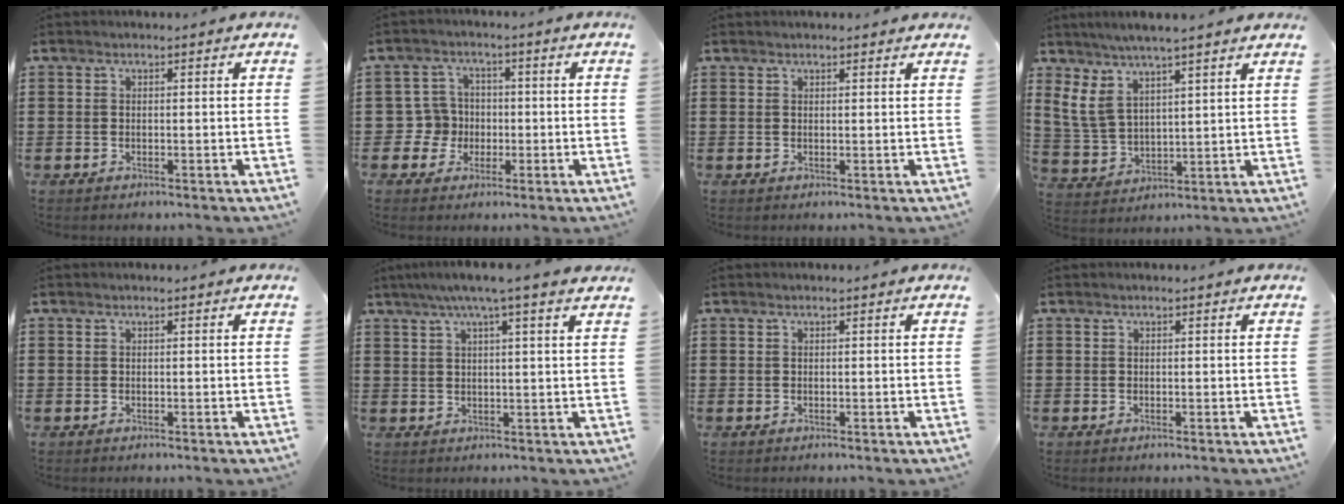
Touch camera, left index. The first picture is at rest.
{"total": 5.2, "force": [-0.8, 5.0, 1.2], "torque": [-0.049, 0.012, -0.015]}
{"total": 1.0, "force": [0.9, 0.2, 0.2], "torque": [-0.006, 0.002, 0.018]}
{"total": 6.7, "force": [4.4, 3.0, 4.1], "torque": [-0.102, -0.008, 0.078]}
{"total": 0.0}
{"total": 4.4, "force": [3.0, -0.4, 3.2], "torque": [-0.071, -0.002, 0.049]}
{"total": 0.0}
{"total": 0.0}